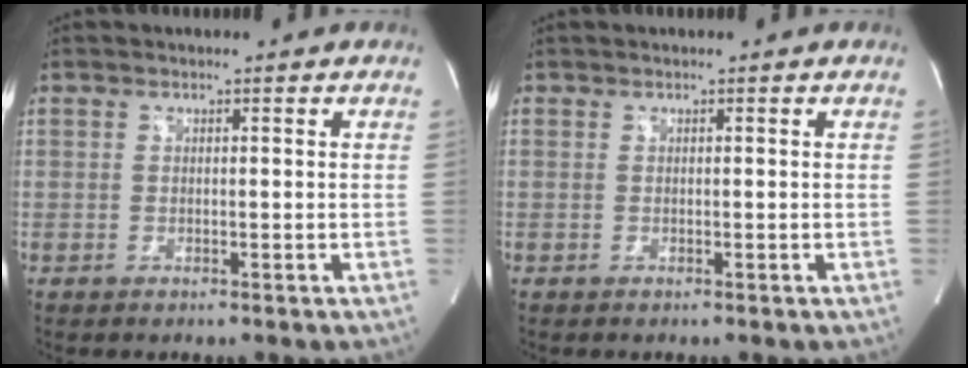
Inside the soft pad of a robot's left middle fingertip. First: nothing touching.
{"total": 0.0}